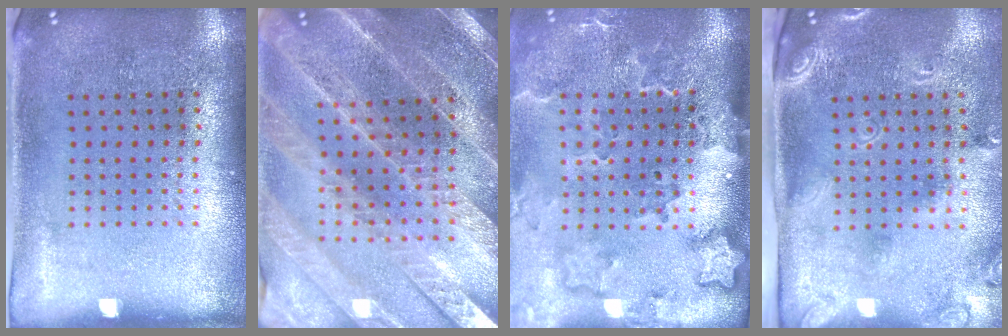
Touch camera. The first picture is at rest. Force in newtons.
{"total": 3.1, "press": 3.0, "slide": 0.7}
{"total": 3.0, "press": 2.3, "slide": 1.9}
{"total": 2.5, "press": 1.7, "slide": 1.9}